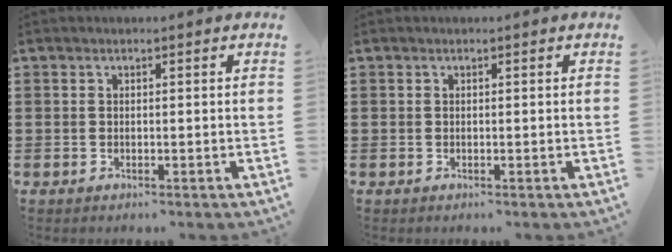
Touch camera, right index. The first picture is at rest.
{"total": 0.0}